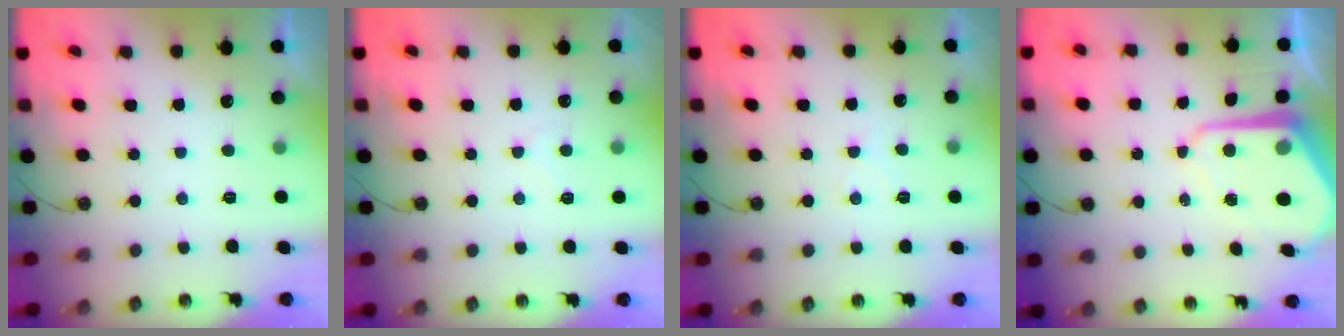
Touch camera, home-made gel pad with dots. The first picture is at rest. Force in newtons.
{"total": 4.0, "press": 4.0, "slide": 0.5}
{"total": 4.1, "press": 4.1, "slide": 0.7}
{"total": 9.3, "press": 9.3, "slide": 0.8}